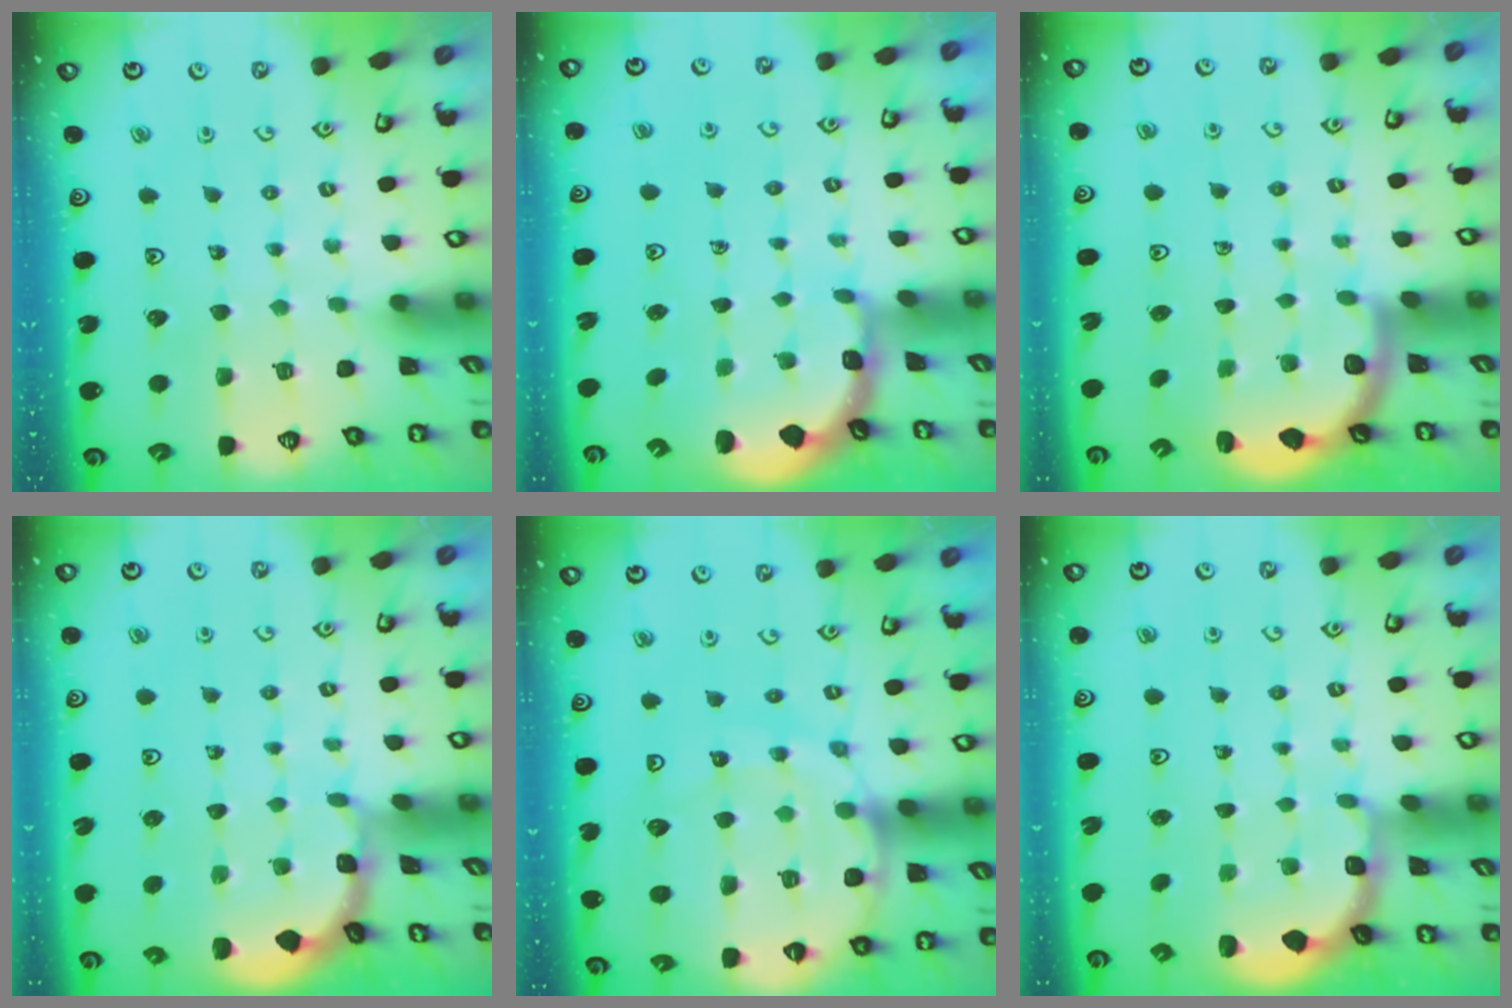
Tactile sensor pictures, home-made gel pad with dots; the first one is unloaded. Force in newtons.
{"total": 1.2, "press": 1.1, "slide": 0.4}
{"total": 2.5, "press": 2.5, "slide": 0.6}
{"total": 0.8, "press": 0.8, "slide": 0.2}
{"total": 17.1, "press": 16.9, "slide": 2.1}
{"total": 1.9, "press": 1.8, "slide": 0.8}